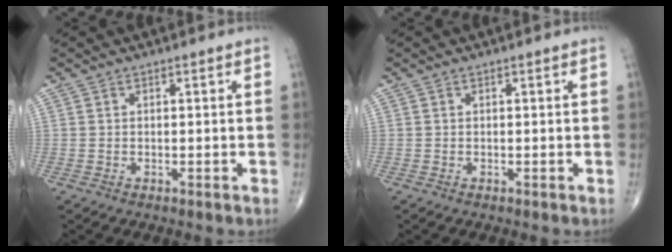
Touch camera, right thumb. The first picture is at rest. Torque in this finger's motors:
{"motor_torque": [0.07, 0.07, -0.08, 0.01, 0.00]}